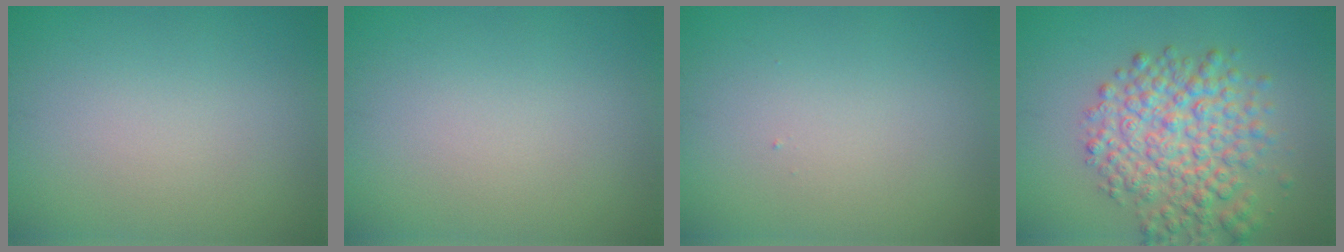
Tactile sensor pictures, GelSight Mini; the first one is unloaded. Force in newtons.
{"total": 0.0}
{"total": 0.0}
{"total": 6.5, "press": 6.5, "slide": 0.2}